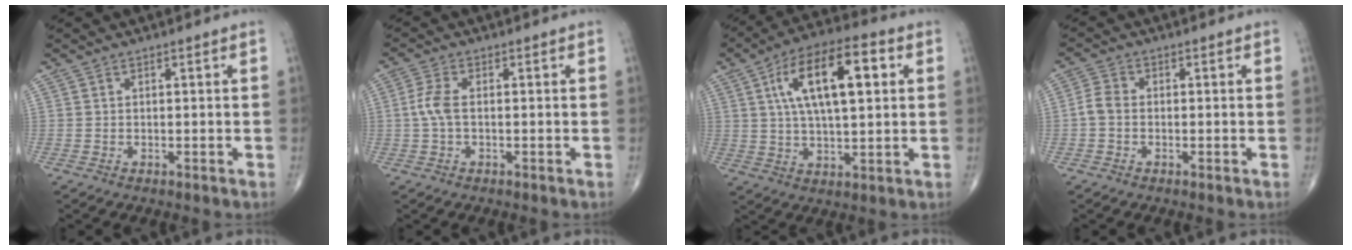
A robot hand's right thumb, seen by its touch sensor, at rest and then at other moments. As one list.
[{"total": 3.8, "force": [-0.1, 1.8, 3.4], "torque": [-0.091, 0.006, -0.006]}, {"total": 16.5, "force": [4.5, 6.7, 14.4], "torque": [-0.239, 0.012, 0.072]}, {"total": 3.1, "force": [-0.6, 2.2, 2.1], "torque": [-0.041, 0.009, -0.020]}]